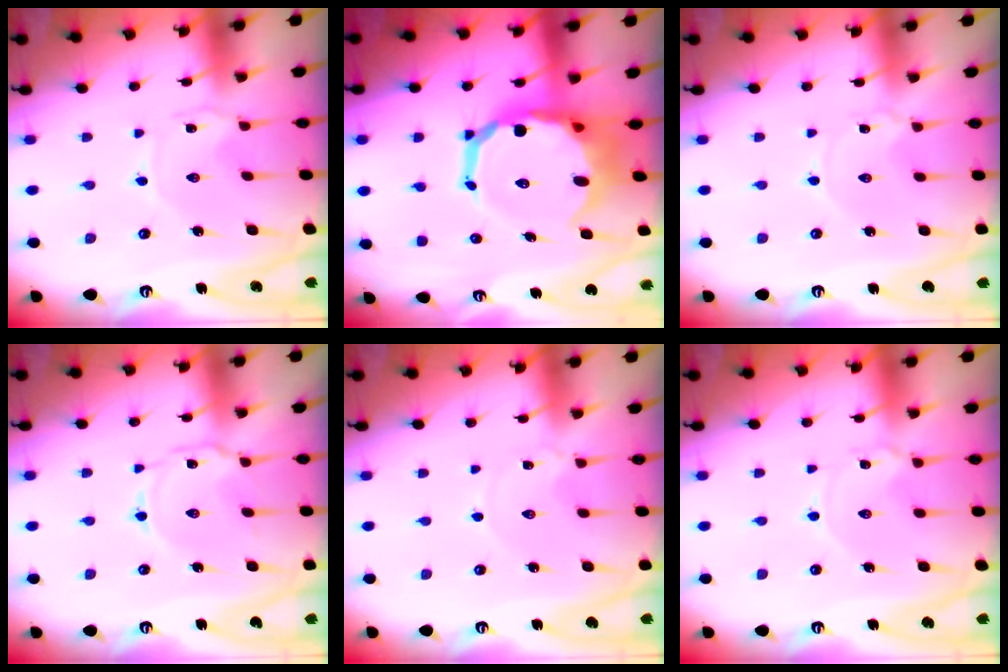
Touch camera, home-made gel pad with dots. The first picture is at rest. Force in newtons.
{"total": 15.7, "press": 15.3, "slide": 3.3}
{"total": 0.7, "press": 0.6, "slide": 0.1}
{"total": 3.9, "press": 3.9, "slide": 0.4}
{"total": 0.0}
{"total": 1.2, "press": 1.2, "slide": 0.2}